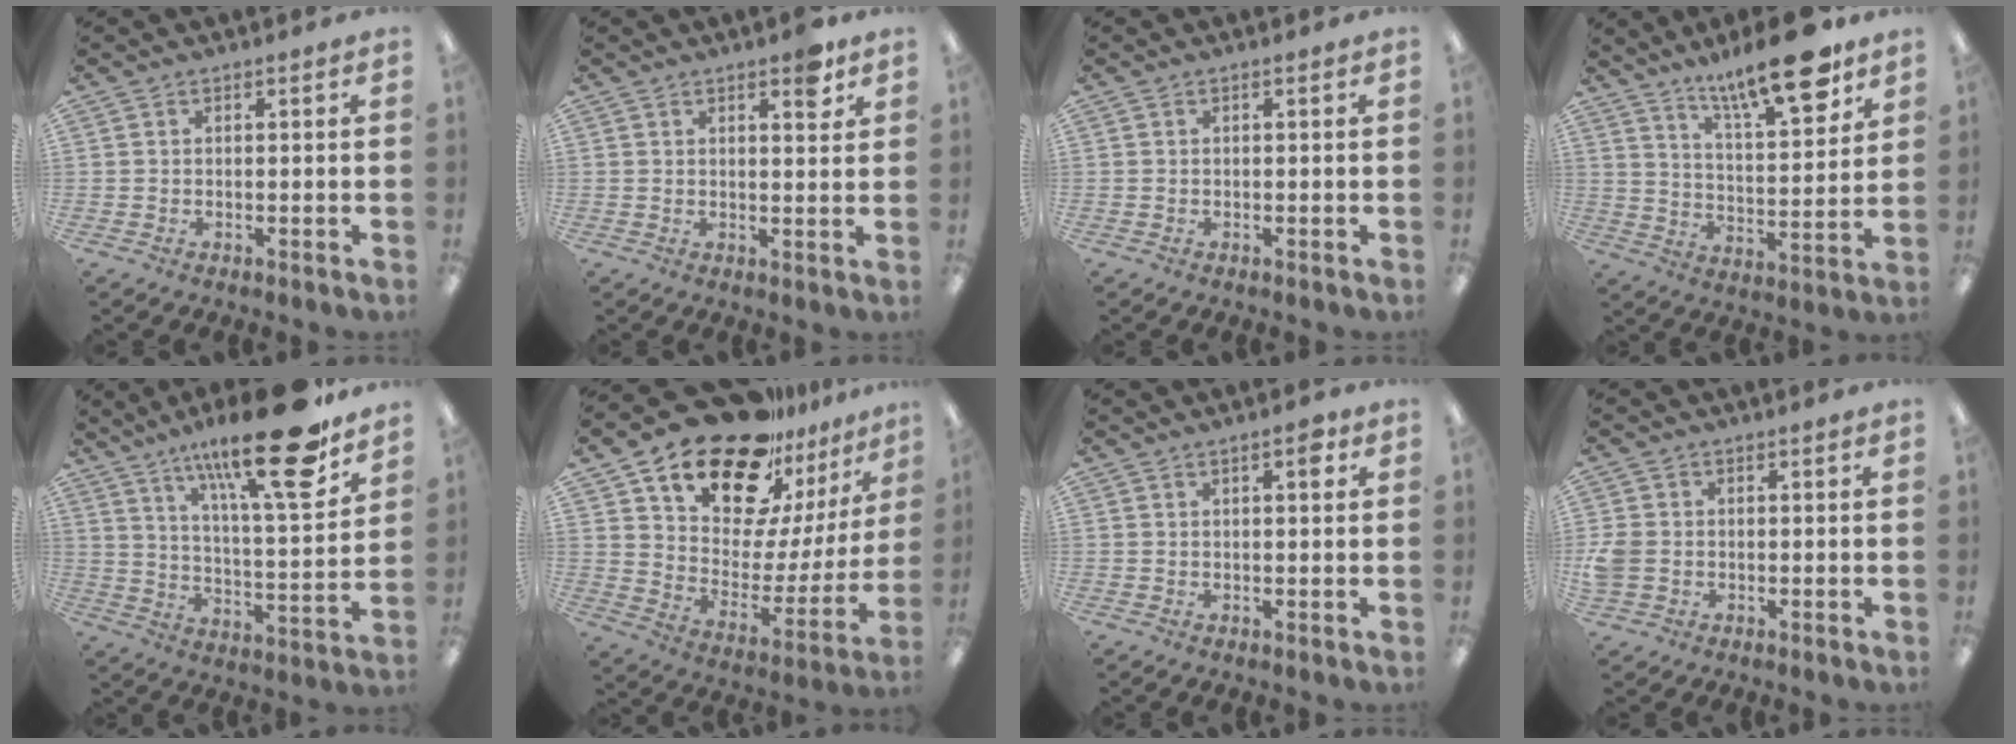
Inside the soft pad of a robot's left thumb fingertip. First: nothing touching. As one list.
[{"total": 4.9, "force": [3.3, 1.7, 3.2], "torque": [-0.030, -0.016, 0.050]}, {"total": 0.0}, {"total": 18.3, "force": [13.2, 5.1, 11.6], "torque": [-0.173, -0.079, 0.212]}, {"total": 23.2, "force": [15.8, 5.1, 16.2], "torque": [-0.258, -0.095, 0.249]}, {"total": 22.9, "force": [18.3, 10.4, 9.0], "torque": [-0.152, -0.127, 0.323]}, {"total": 3.3, "force": [1.6, 1.1, 2.7], "torque": [-0.032, -0.004, 0.020]}, {"total": 4.7, "force": [-0.5, 4.0, 2.4], "torque": [-0.055, 0.006, -0.008]}]